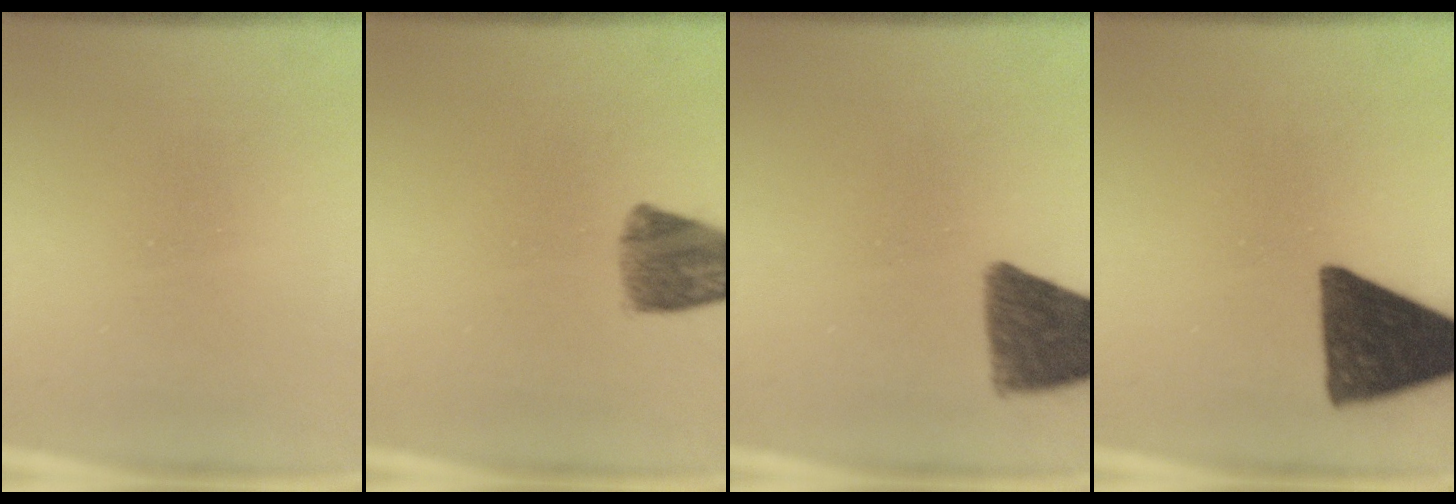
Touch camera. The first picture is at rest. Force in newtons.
{"total": 6.5}
{"total": 10.9}
{"total": 13.5}